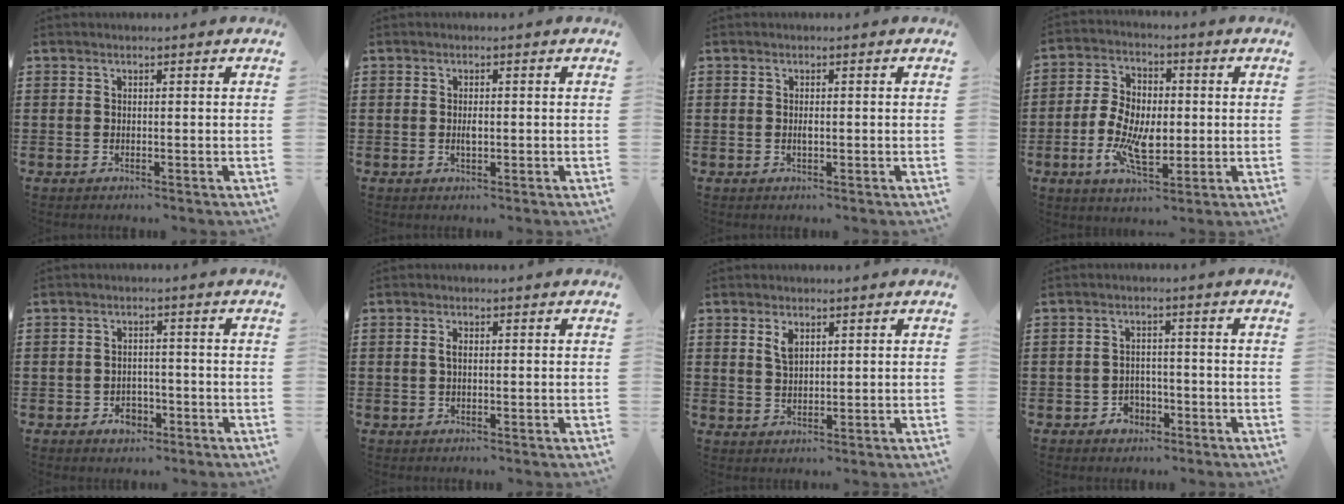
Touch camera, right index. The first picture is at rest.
{"total": 1.7, "force": [-0.1, 0.6, 1.6], "torque": [-0.029, 0.001, -0.003]}
{"total": 1.1, "force": [-0.1, 0.4, 1.0], "torque": [-0.019, 0.001, -0.003]}
{"total": 8.9, "force": [-1.7, 5.1, 7.0], "torque": [-0.159, 0.006, -0.038]}
{"total": 2.9, "force": [-1.7, 1.9, 1.4], "torque": [-0.028, 0.001, -0.033]}
{"total": 1.5, "force": [0.1, 0.7, 1.4], "torque": [-0.029, 0.003, 0.001]}
{"total": 2.7, "force": [1.4, 1.3, 1.8], "torque": [-0.042, 0.004, 0.026]}
{"total": 2.6, "force": [-1.8, 1.7, 0.6], "torque": [-0.017, 0.003, -0.039]}